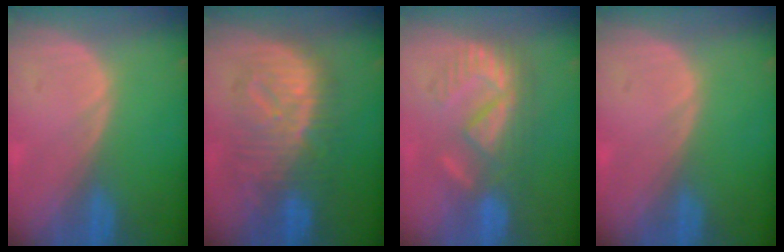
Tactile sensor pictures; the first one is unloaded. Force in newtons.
{"total": 9.8, "press": 9.8, "slide": 0.6}
{"total": 8.3, "press": 7.8, "slide": 2.8}
{"total": 0.0}